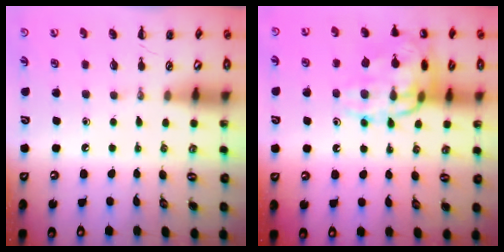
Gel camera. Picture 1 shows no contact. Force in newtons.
{"total": 16.4, "press": 16.4, "slide": 0.5}